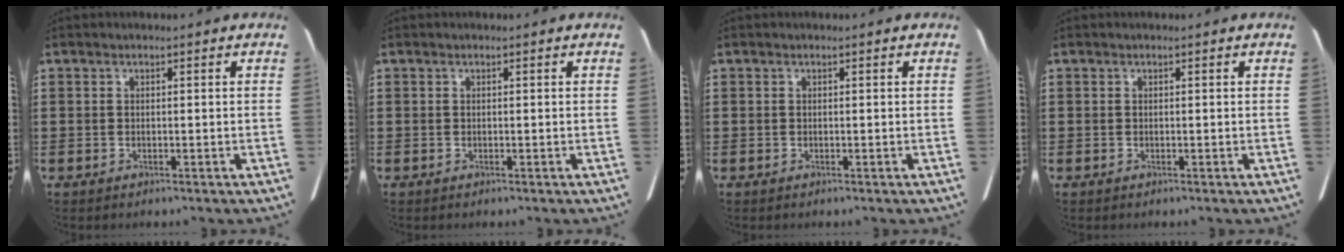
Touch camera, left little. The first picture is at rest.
{"total": 0.0}
{"total": 0.0}
{"total": 0.0}